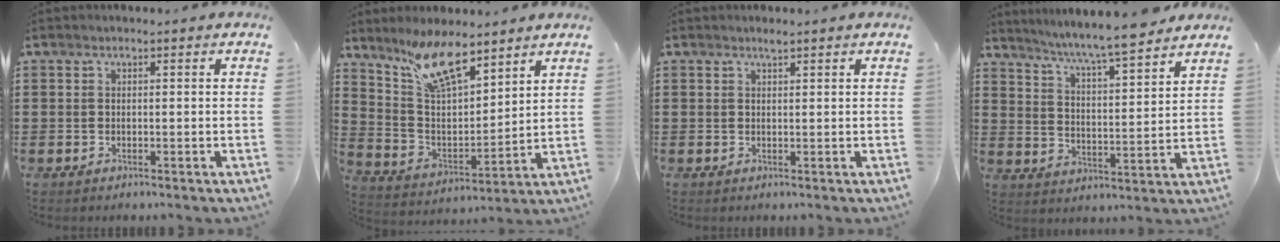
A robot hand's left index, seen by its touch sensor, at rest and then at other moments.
{"total": 9.5, "force": [7.1, 2.4, 5.8], "torque": [-0.135, -0.031, 0.128]}
{"total": 1.0, "force": [0.9, 0.1, 0.5], "torque": [-0.011, -0.001, 0.017]}
{"total": 6.3, "force": [5.9, -0.4, 2.4], "torque": [-0.071, -0.041, 0.095]}